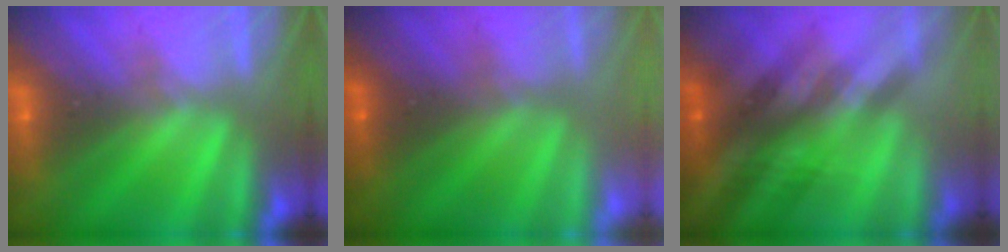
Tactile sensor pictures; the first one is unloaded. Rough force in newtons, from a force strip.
{"total": 2.0}
{"total": 2.6}